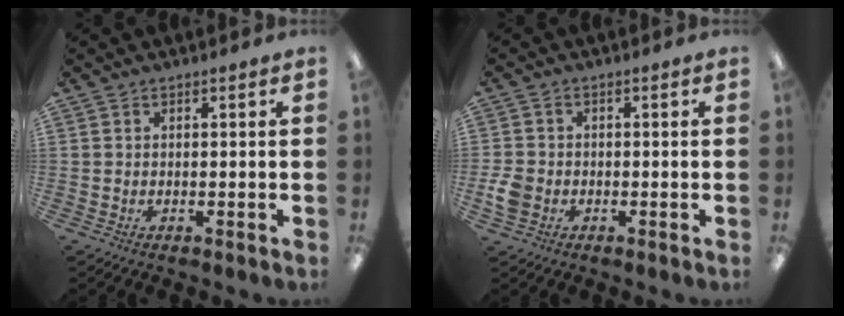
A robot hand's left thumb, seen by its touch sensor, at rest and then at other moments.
{"total": 4.4, "force": [-1.3, 3.4, 2.3], "torque": [-0.050, 0.006, -0.024]}